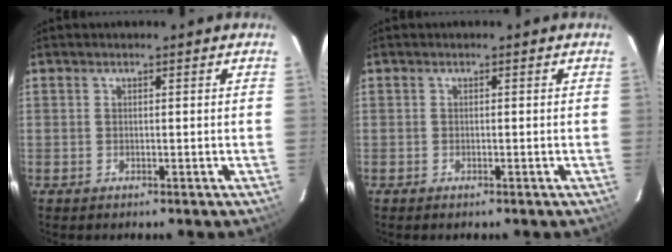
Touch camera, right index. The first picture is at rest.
{"total": 0.8, "force": [-0.6, 0.3, 0.4], "torque": [-0.008, -0.002, -0.012]}